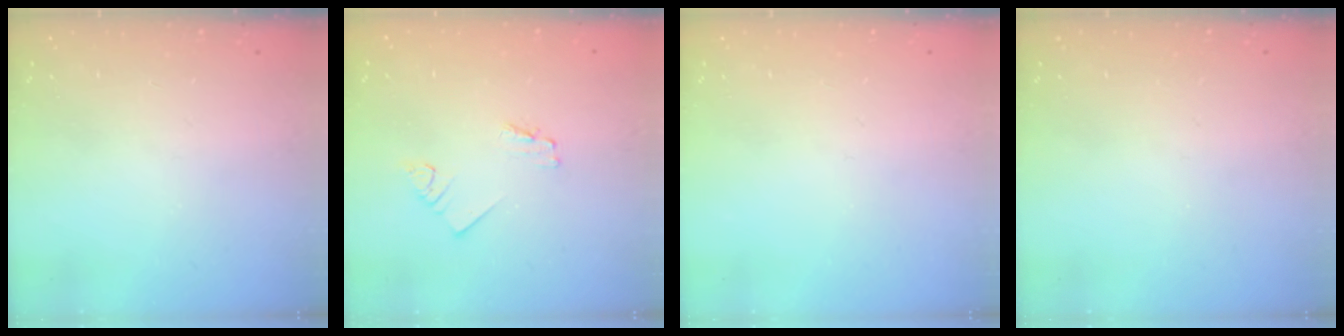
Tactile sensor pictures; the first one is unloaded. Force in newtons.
{"total": 1.7, "press": 1.7, "slide": 0.3}
{"total": 0.0}
{"total": 0.0}